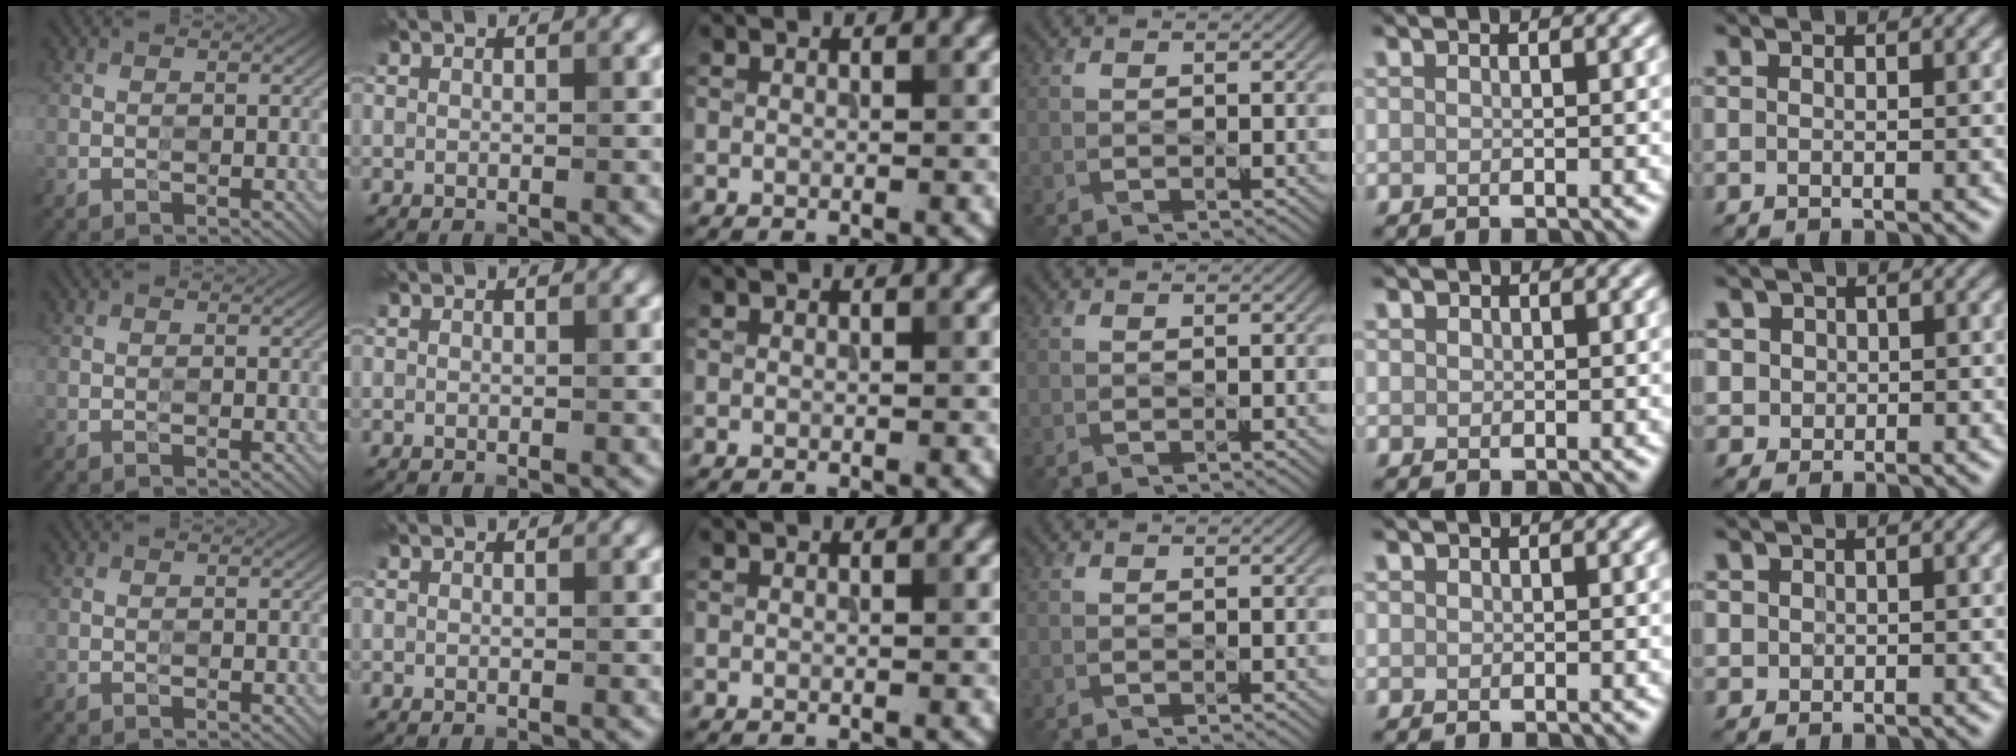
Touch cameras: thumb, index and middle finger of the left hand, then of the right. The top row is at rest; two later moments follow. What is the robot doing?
{"motion": "press", "object": "button"}